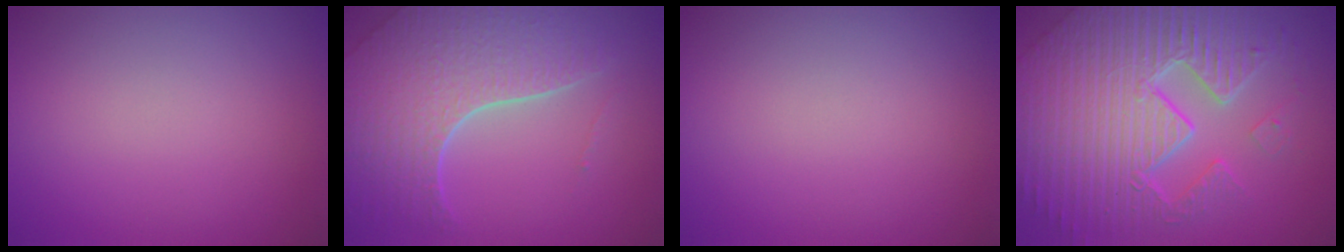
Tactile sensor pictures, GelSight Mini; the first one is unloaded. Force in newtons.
{"total": 7.0, "press": 5.0, "slide": 4.9}
{"total": 0.0}
{"total": 11.2, "press": 7.1, "slide": 8.6}